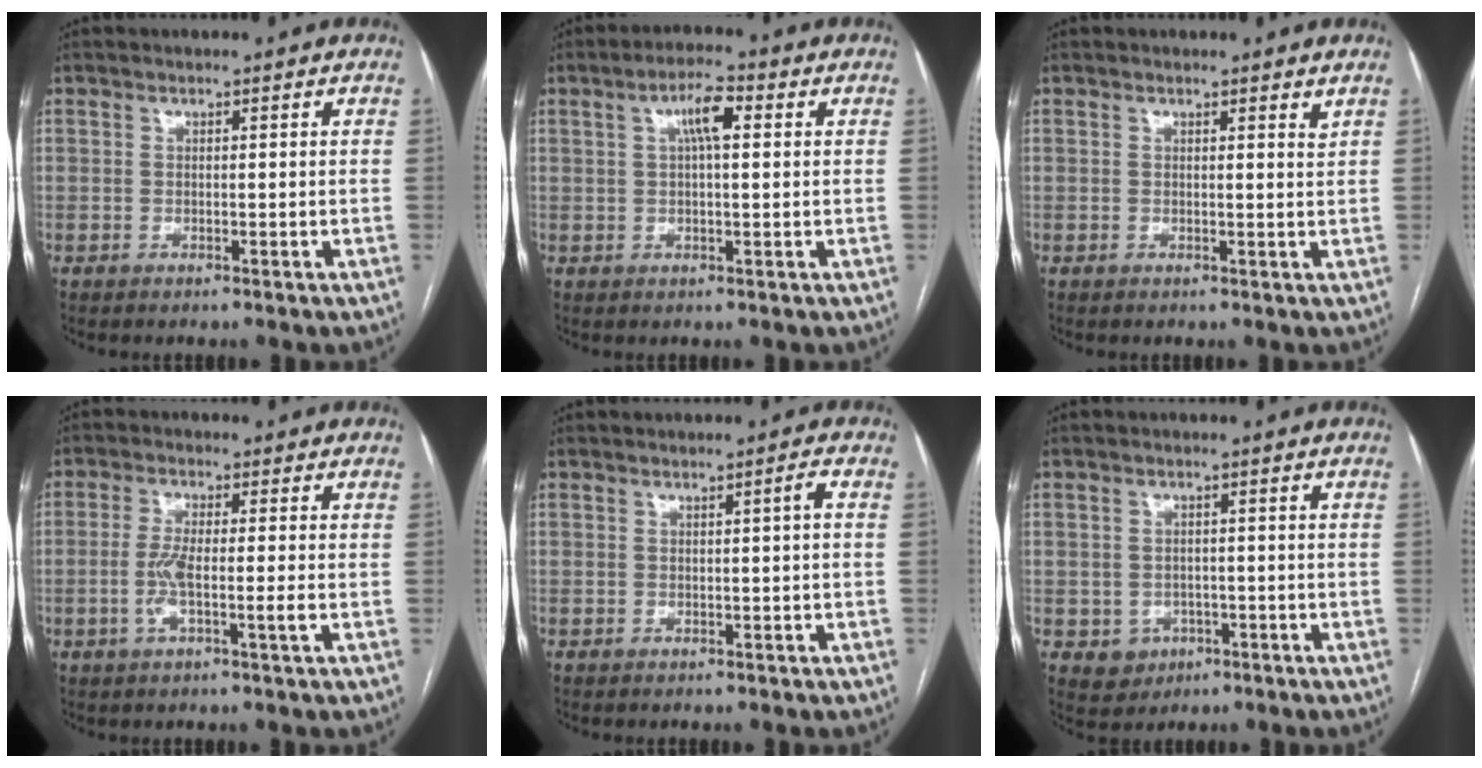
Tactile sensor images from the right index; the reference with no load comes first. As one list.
[{"total": 5.2, "force": [1.5, 1.1, 4.8], "torque": [-0.089, 0.017, 0.026]}, {"total": 1.7, "force": [1.5, 0.2, 0.6], "torque": [-0.010, -0.006, 0.014]}, {"total": 4.8, "force": [-1.3, 0.1, 4.6], "torque": [-0.097, -0.001, -0.024]}, {"total": 1.2, "force": [0.0, -0.2, 1.2], "torque": [-0.019, 0.002, 0.002]}, {"total": 4.2, "force": [-1.5, 3.9, 0.8], "torque": [-0.004, 0.008, -0.012]}]